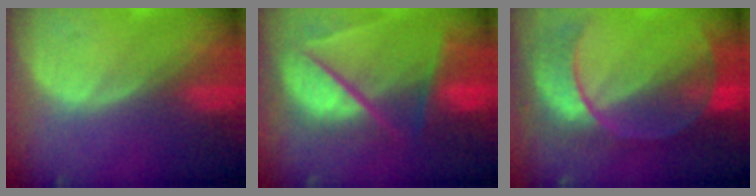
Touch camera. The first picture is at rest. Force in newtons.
{"total": 10.4, "press": 8.6, "slide": 5.7}
{"total": 9.4, "press": 8.5, "slide": 4.0}